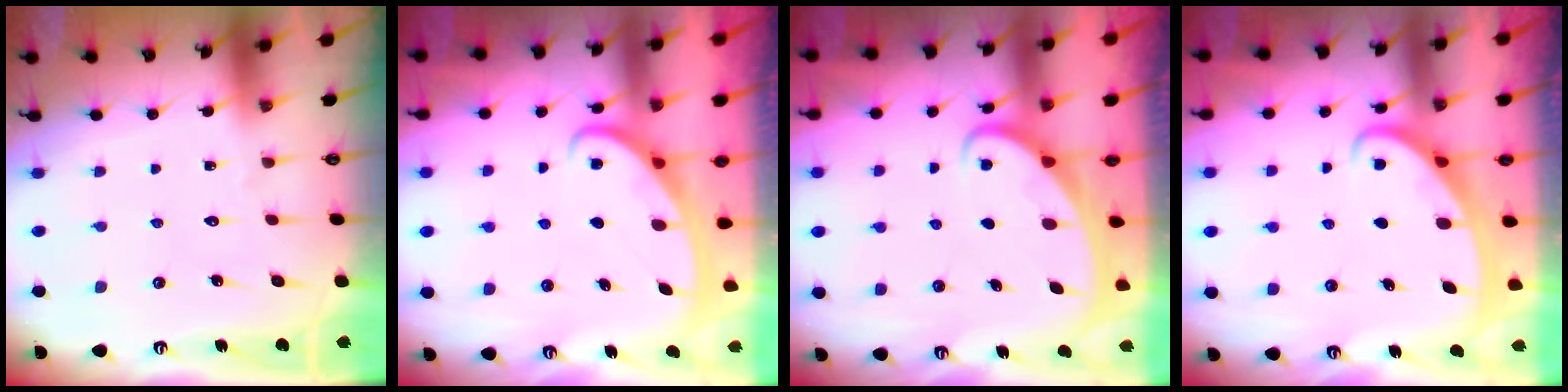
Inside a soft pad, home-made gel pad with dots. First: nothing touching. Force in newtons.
{"total": 2.6, "press": 2.6, "slide": 0.4}
{"total": 2.0, "press": 2.0, "slide": 0.0}
{"total": 2.6, "press": 2.6, "slide": 0.4}